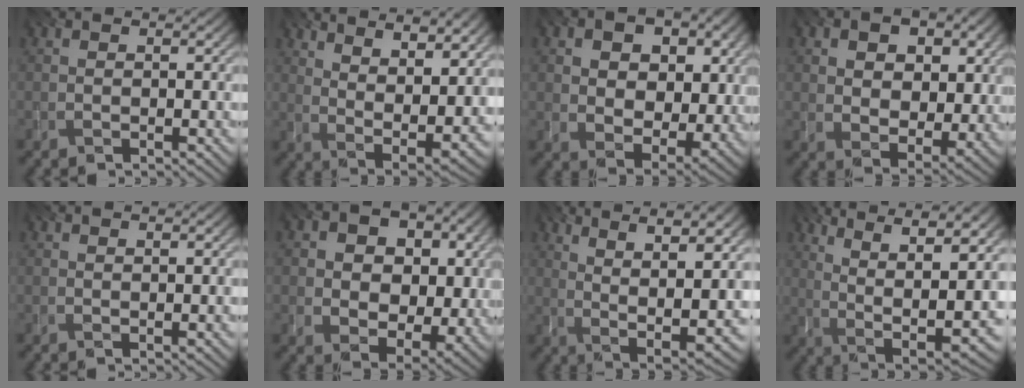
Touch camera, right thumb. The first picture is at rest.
{"total": 14.1, "force": [8.3, 4.9, 10.3], "torque": [-0.173, 0.012, 0.122]}
{"total": 12.1, "force": [3.7, 8.1, 8.2], "torque": [-0.142, -0.010, 0.051]}
{"total": 10.4, "force": [3.6, 6.8, 7.0], "torque": [-0.118, -0.009, 0.047]}
{"total": 1.1, "force": [0.8, 0.1, 0.7], "torque": [-0.011, -0.001, 0.017]}
{"total": 12.1, "force": [2.2, 9.0, 7.7], "torque": [-0.146, 0.005, 0.033]}
{"total": 12.8, "force": [4.2, 3.9, 11.4], "torque": [-0.191, 0.020, 0.069]}
{"total": 14.3, "force": [4.2, 5.6, 12.5], "torque": [-0.214, 0.020, 0.075]}